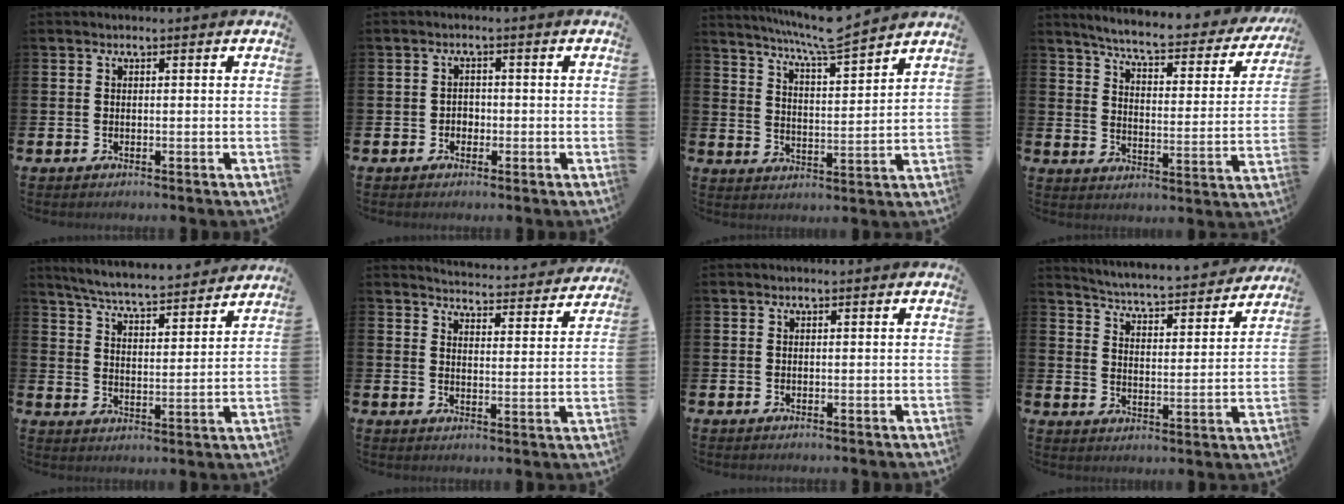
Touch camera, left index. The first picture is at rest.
{"total": 1.6, "force": [-0.7, 1.4, 0.4], "torque": [-0.009, 0.003, -0.016]}
{"total": 7.3, "force": [6.9, -0.1, 2.2], "torque": [-0.069, -0.044, 0.121]}
{"total": 5.8, "force": [5.2, 0.6, 2.4], "torque": [-0.070, -0.044, 0.081]}
{"total": 6.1, "force": [6.0, 0.1, 1.3], "torque": [-0.056, -0.045, 0.103]}
{"total": 4.3, "force": [4.3, 0.3, 0.2], "torque": [-0.021, -0.037, 0.073]}
{"total": 0.0}
{"total": 4.8, "force": [4.7, 0.1, 0.8], "torque": [-0.046, -0.043, 0.075]}